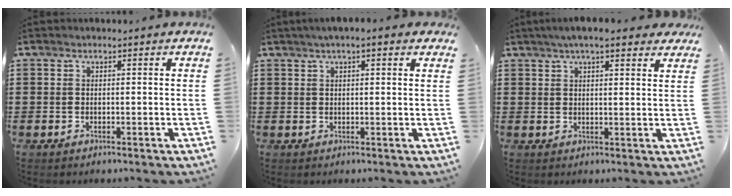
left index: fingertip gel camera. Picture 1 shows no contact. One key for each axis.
{"total": 2.0, "fx": 1.1, "fy": 0.4, "fz": 1.6, "tx": -0.032, "ty": 0.005, "tz": 0.019}
{"total": 5.0, "fx": 3.9, "fy": 0.8, "fz": 3.0, "tx": -0.067, "ty": 0.004, "tz": 0.069}